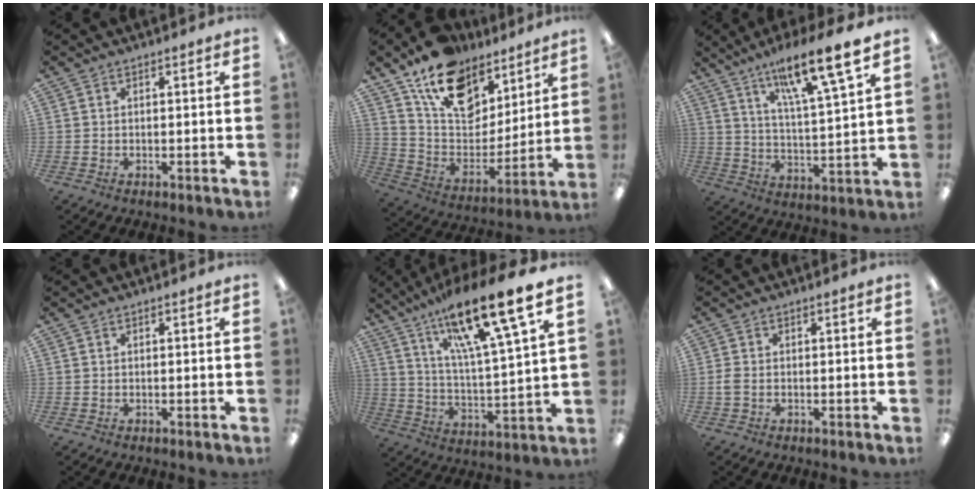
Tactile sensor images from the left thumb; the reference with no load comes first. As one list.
[{"total": 17.4, "force": [12.5, 9.6, 7.4], "torque": [-0.139, -0.074, 0.228]}, {"total": 15.3, "force": [11.4, 2.2, 10.0], "torque": [-0.158, -0.071, 0.179]}, {"total": 0.0}, {"total": 21.0, "force": [15.2, 3.5, 14.0], "torque": [-0.230, -0.100, 0.241]}, {"total": 1.7, "force": [-0.3, 0.8, 1.5], "torque": [-0.025, 0.004, -0.005]}]